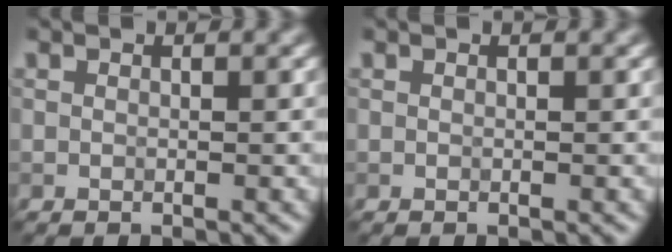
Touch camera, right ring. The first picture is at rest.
{"total": 0.0}